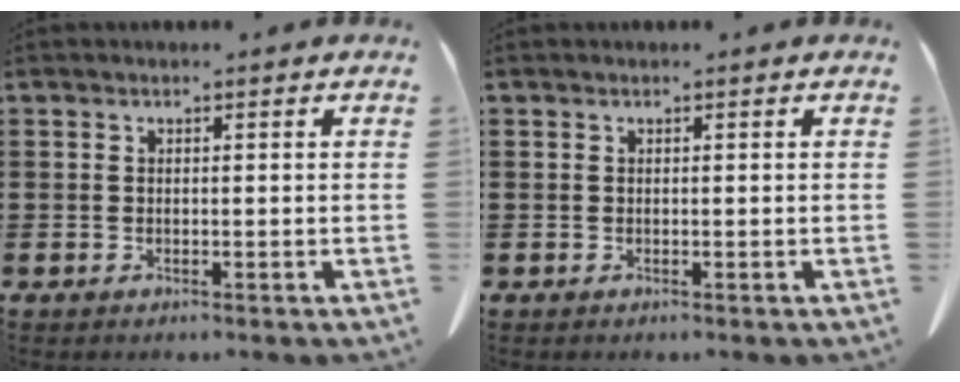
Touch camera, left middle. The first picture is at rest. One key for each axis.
{"total": 0.0}